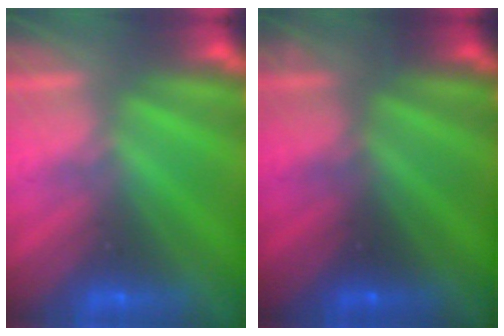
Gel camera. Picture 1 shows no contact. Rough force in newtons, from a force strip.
{"total": 2.5}